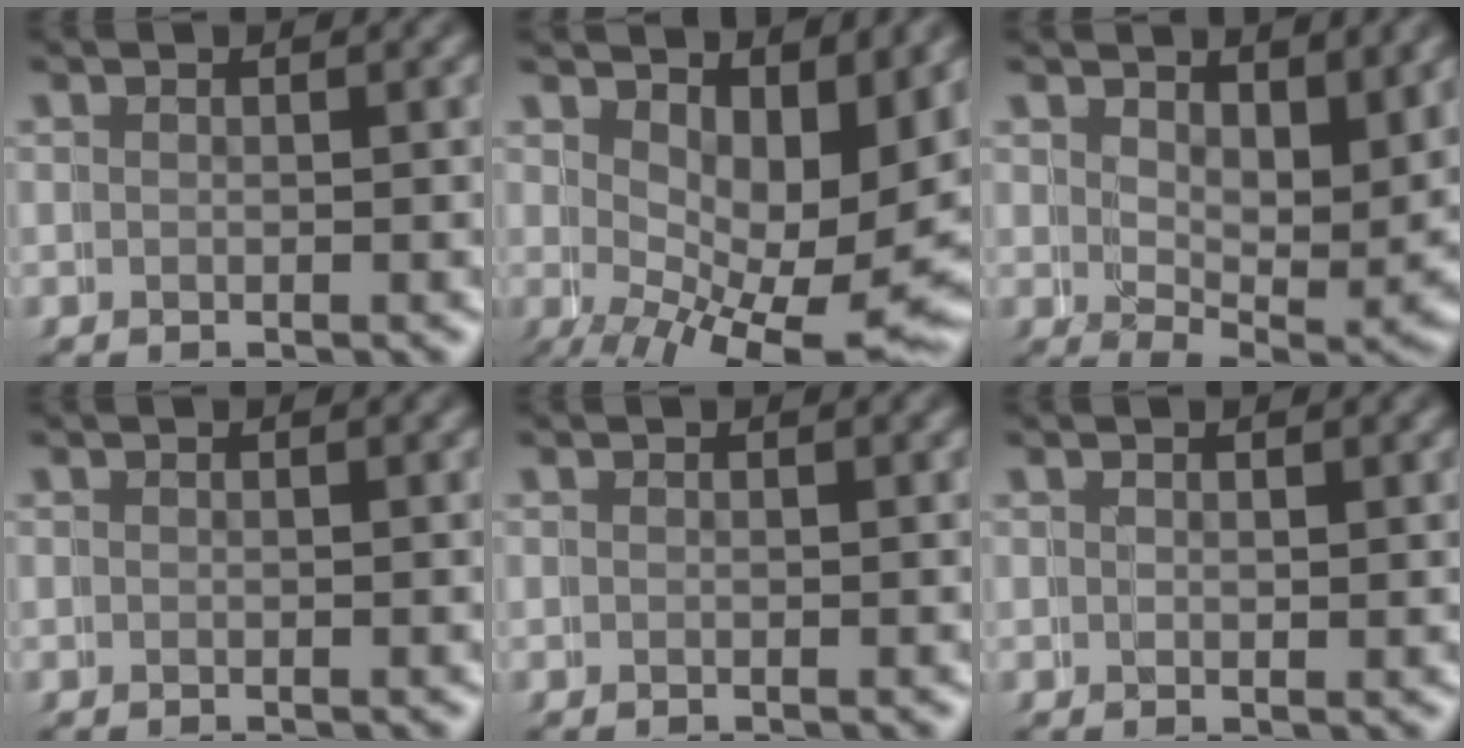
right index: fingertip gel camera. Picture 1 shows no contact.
{"total": 8.7, "force": [-0.4, 4.0, 7.7], "torque": [-0.106, -0.041, 0.016]}
{"total": 4.5, "force": [2.2, 1.9, 3.5], "torque": [-0.051, -0.032, 0.049]}
{"total": 0.0}
{"total": 0.0}
{"total": 1.0, "force": [0.5, -0.2, -0.8], "torque": [0.013, -0.004, 0.012]}